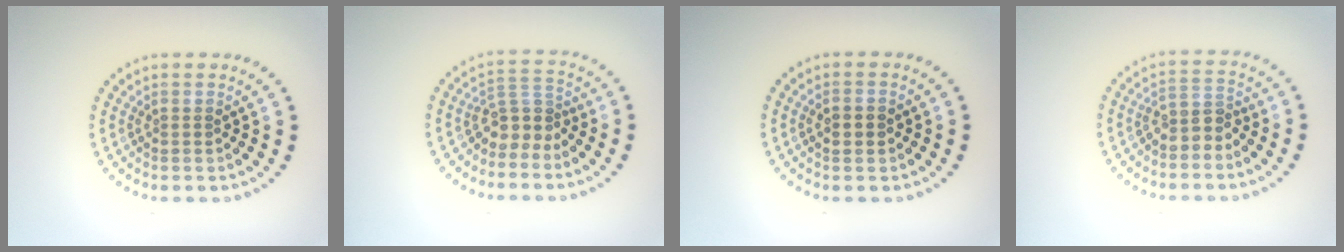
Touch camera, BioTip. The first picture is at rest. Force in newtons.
{"total": 2.8, "press": 2.0, "slide": 2.0}
{"total": 2.1, "press": 2.0, "slide": 0.2}
{"total": 2.4, "press": 2.0, "slide": 1.4}